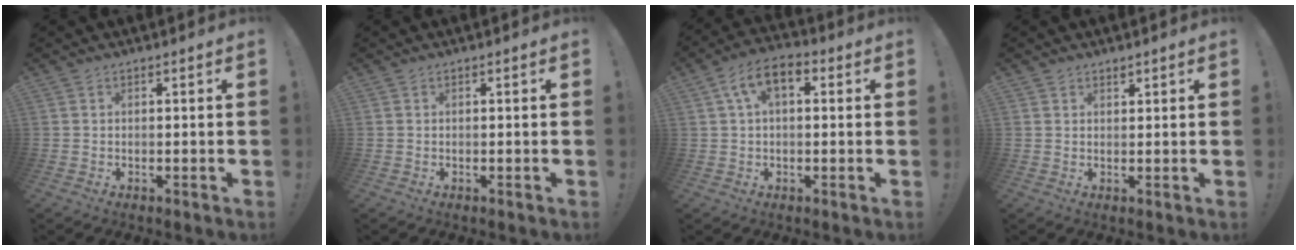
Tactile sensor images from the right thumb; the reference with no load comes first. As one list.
[{"total": 0.0}, {"total": 8.3, "force": [2.5, 4.7, 6.4], "torque": [-0.110, 0.012, 0.048]}, {"total": 1.5, "force": [1.2, 0.8, 0.4], "torque": [0.008, -0.012, 0.020]}]